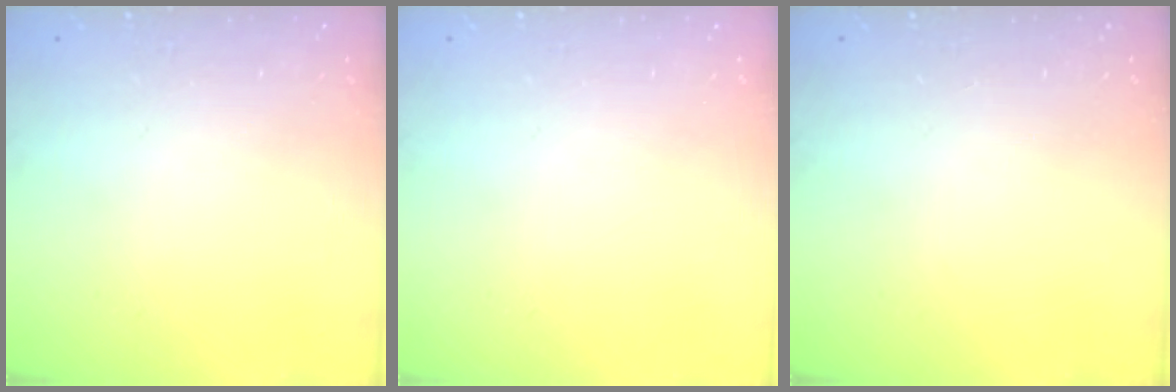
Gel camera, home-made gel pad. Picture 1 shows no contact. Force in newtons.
{"total": 0.0}
{"total": 0.0}